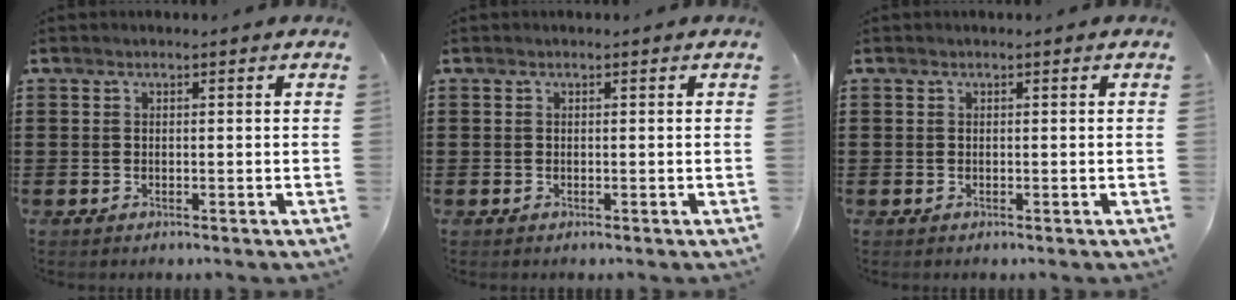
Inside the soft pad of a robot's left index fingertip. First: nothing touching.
{"total": 0.0}
{"total": 0.0}